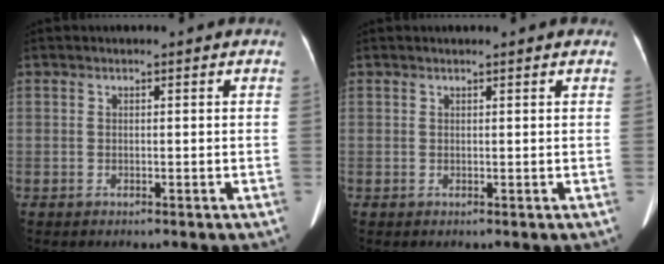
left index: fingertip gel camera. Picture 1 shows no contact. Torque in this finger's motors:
{"motor_torque": [0.02, -0.07, 0.01, -0.01]}